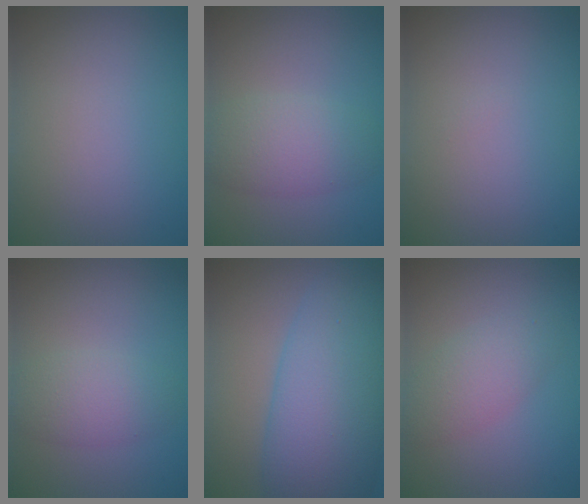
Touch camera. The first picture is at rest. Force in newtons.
{"total": 4.0, "press": 4.0, "slide": 0.2}
{"total": 0.0}
{"total": 3.2, "press": 3.2, "slide": 0.1}
{"total": 10.9, "press": 10.9, "slide": 0.2}
{"total": 3.0, "press": 3.0, "slide": 0.1}